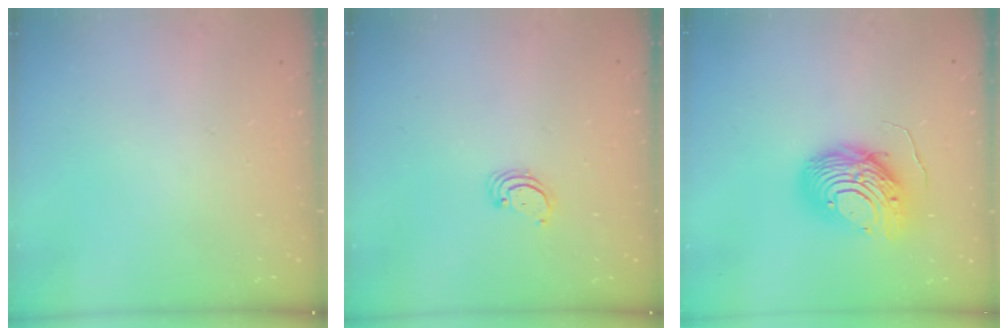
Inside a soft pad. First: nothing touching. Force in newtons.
{"total": 2.5, "press": 2.5, "slide": 0.2}
{"total": 16.1, "press": 16.0, "slide": 1.3}